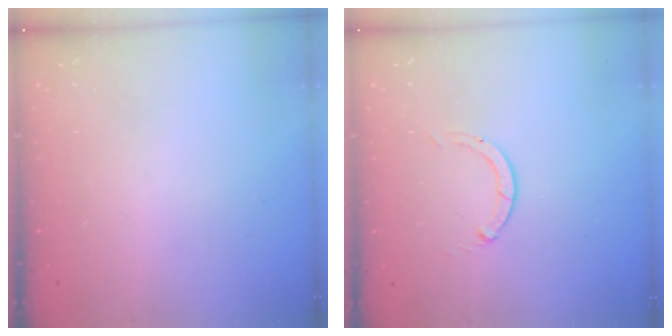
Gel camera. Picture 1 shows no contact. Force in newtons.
{"total": 0.0}